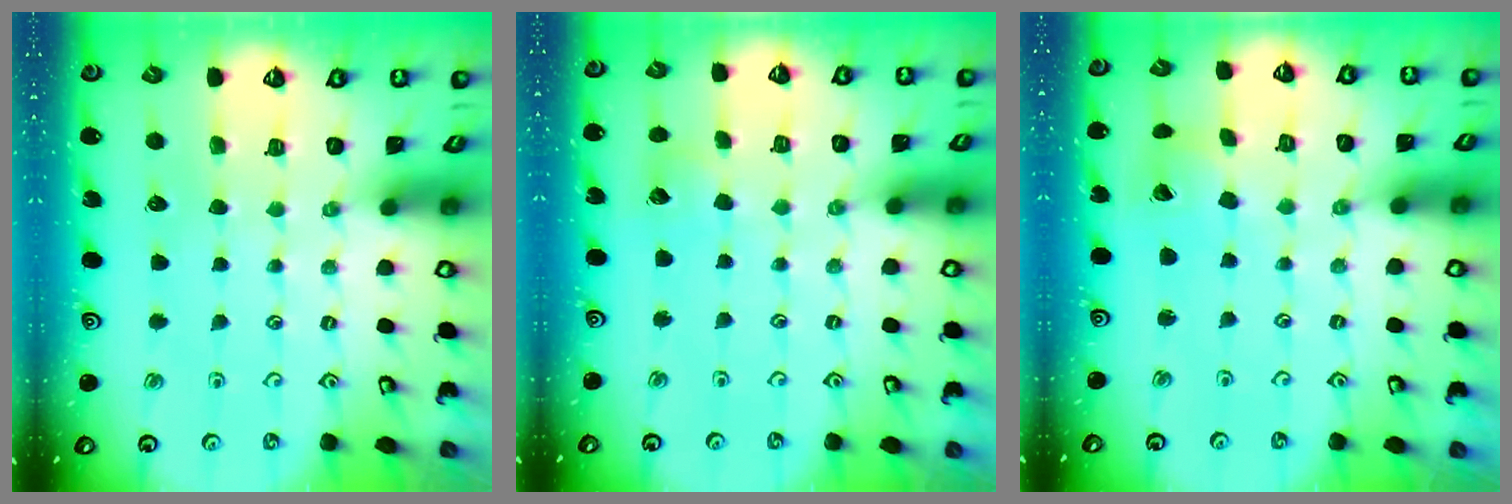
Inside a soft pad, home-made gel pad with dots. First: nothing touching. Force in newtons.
{"total": 6.7, "press": 6.7, "slide": 0.6}
{"total": 6.3, "press": 6.2, "slide": 0.9}